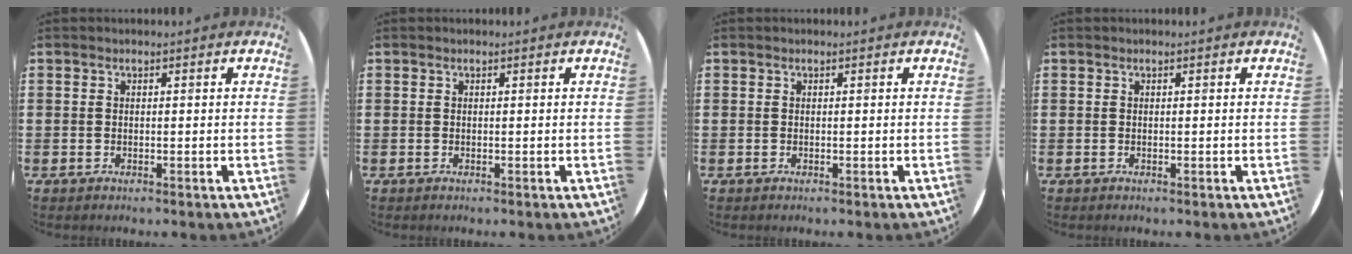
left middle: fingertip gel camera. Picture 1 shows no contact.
{"total": 0.0}
{"total": 0.0}
{"total": 0.0}